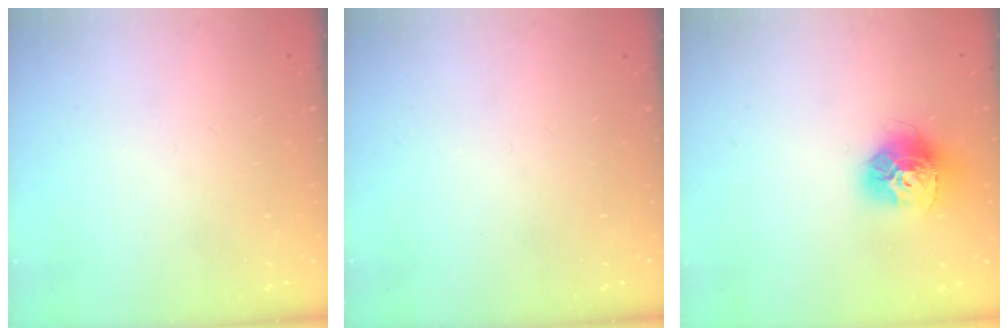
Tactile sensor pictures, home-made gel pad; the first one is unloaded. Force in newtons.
{"total": 0.0}
{"total": 13.6, "press": 13.5, "slide": 1.4}